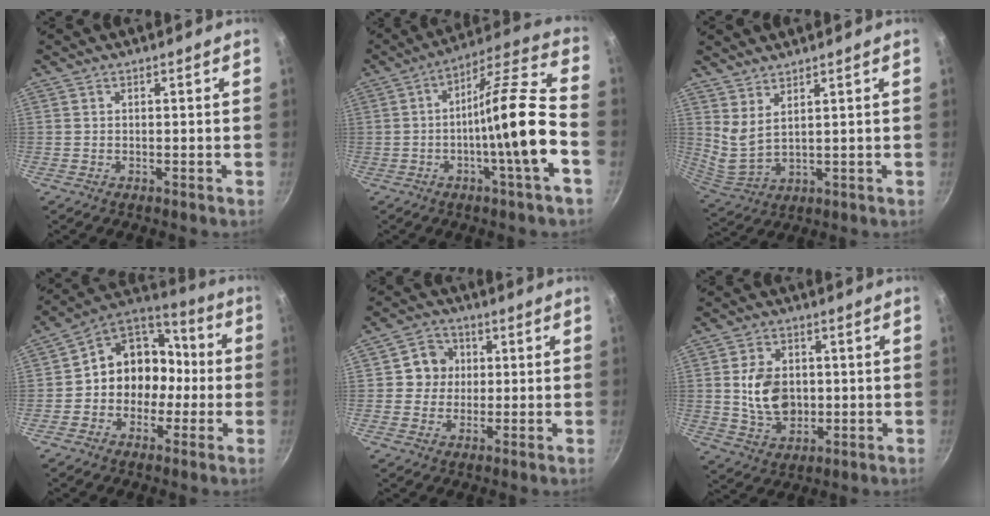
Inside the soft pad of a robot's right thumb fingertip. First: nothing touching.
{"total": 17.6, "force": [-4.0, 1.7, 17.0], "torque": [-0.249, 0.046, -0.071]}
{"total": 5.6, "force": [3.7, 1.7, 3.8], "torque": [-0.068, -0.045, 0.079]}
{"total": 13.9, "force": [-2.0, 11.9, 6.9], "torque": [-0.049, 0.059, -0.044]}
{"total": 6.4, "force": [1.0, 6.1, 1.9], "torque": [0.011, 0.008, 0.006]}
{"total": 10.3, "force": [0.4, 7.6, 7.0], "torque": [-0.101, -0.005, 0.013]}